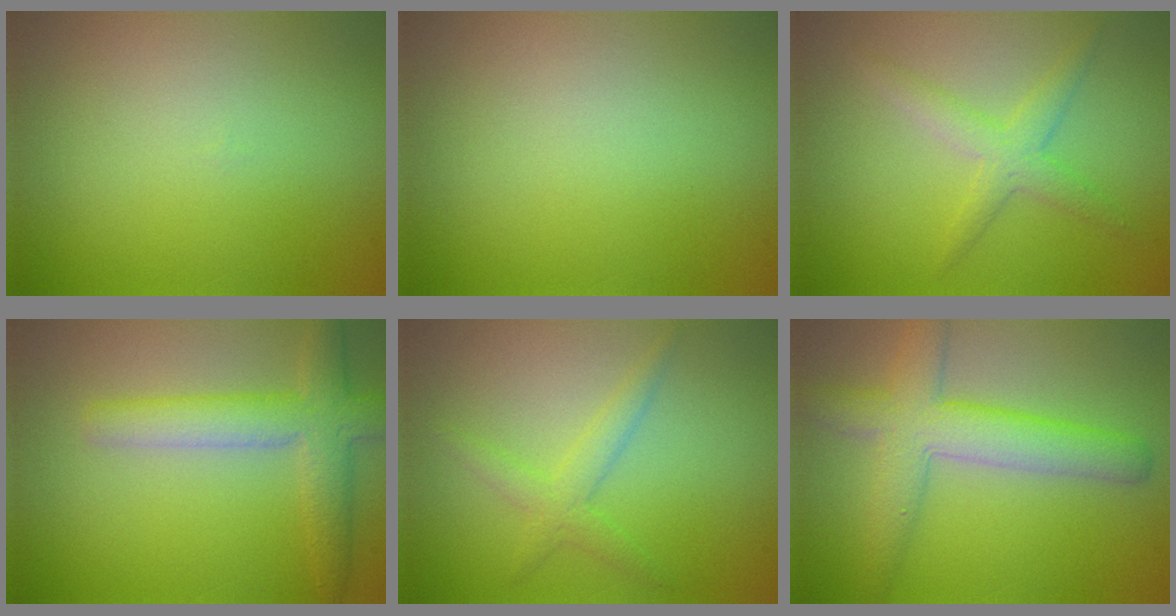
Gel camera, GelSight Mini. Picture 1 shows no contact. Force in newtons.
{"total": 0.0}
{"total": 2.5, "press": 2.5, "slide": 0.1}
{"total": 4.5, "press": 4.5, "slide": 0.1}
{"total": 2.2, "press": 2.2, "slide": 0.1}
{"total": 5.9, "press": 5.9, "slide": 0.1}